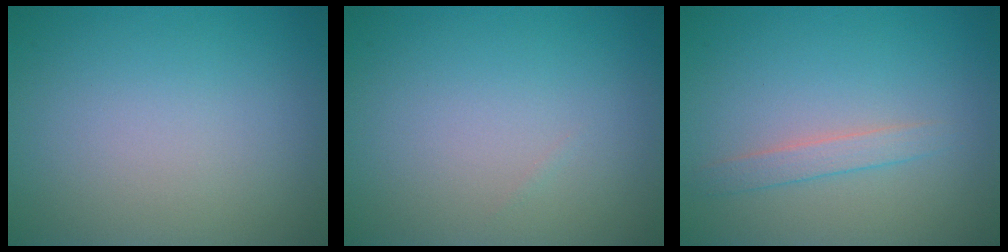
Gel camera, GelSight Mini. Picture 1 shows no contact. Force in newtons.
{"total": 0.0}
{"total": 1.5, "press": 1.5, "slide": 0.0}